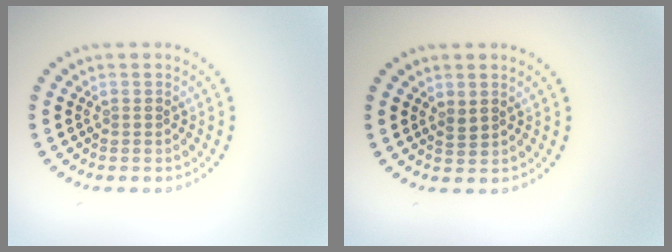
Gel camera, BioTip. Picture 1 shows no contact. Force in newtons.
{"total": 0.8, "press": 0.7, "slide": 0.4}